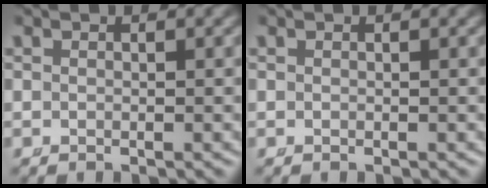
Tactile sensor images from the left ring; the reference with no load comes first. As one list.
[{"total": 0.0}]